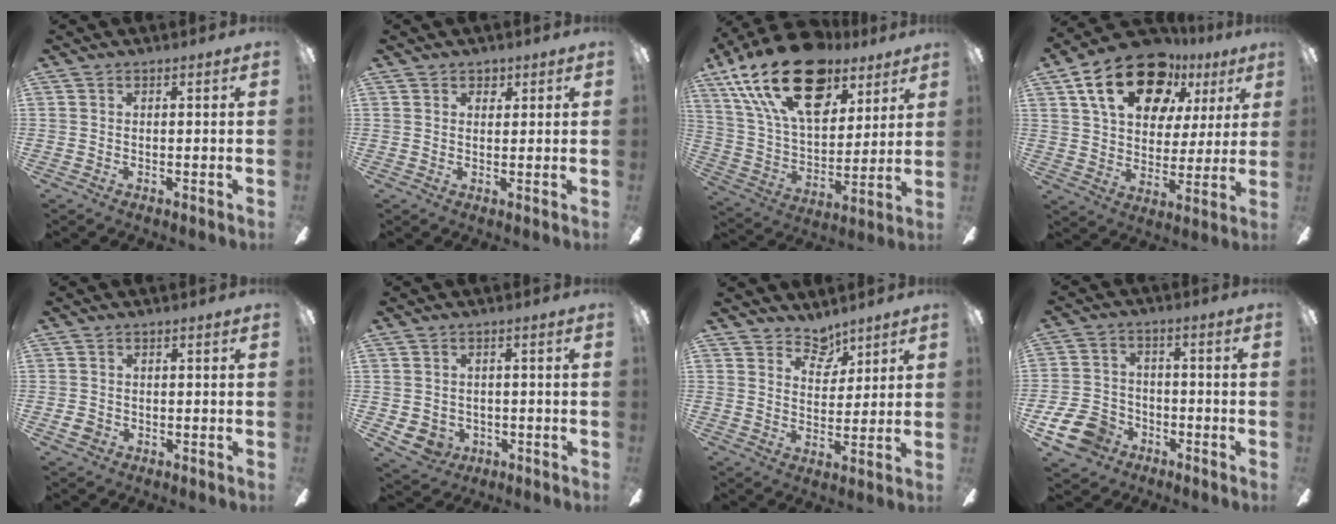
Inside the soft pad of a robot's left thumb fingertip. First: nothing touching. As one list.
[{"total": 1.9, "force": [1.5, 1.1, 0.4], "torque": [0.006, -0.004, 0.025]}, {"total": 25.8, "force": [14.9, 13.5, 16.2], "torque": [-0.302, -0.075, 0.261]}, {"total": 19.8, "force": [10.8, 11.6, 11.9], "torque": [-0.189, -0.037, 0.191]}, {"total": 1.6, "force": [-0.5, 1.4, 0.7], "torque": [-0.020, 0.000, -0.011]}, {"total": 3.2, "force": [-0.6, 3.0, 0.8], "torque": [-0.035, -0.001, -0.011]}, {"total": 6.3, "force": [5.4, 2.9, 1.2], "torque": [-0.010, -0.035, 0.100]}, {"total": 10.7, "force": [-5.9, 7.4, 5.0], "torque": [-0.118, 0.040, -0.107]}]